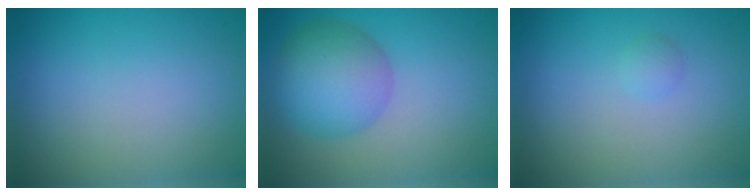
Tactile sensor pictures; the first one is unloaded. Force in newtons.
{"total": 6.1, "press": 6.1, "slide": 0.2}
{"total": 0.8, "press": 0.8, "slide": 0.0}